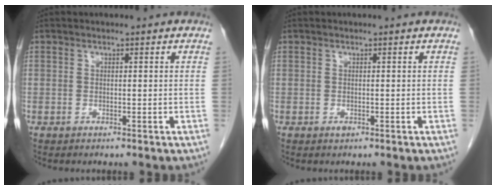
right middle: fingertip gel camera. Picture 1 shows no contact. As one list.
[{"total": 0.5, "force": [-0.3, 0.3, 0.3], "torque": [-0.005, 0.000, -0.003]}]